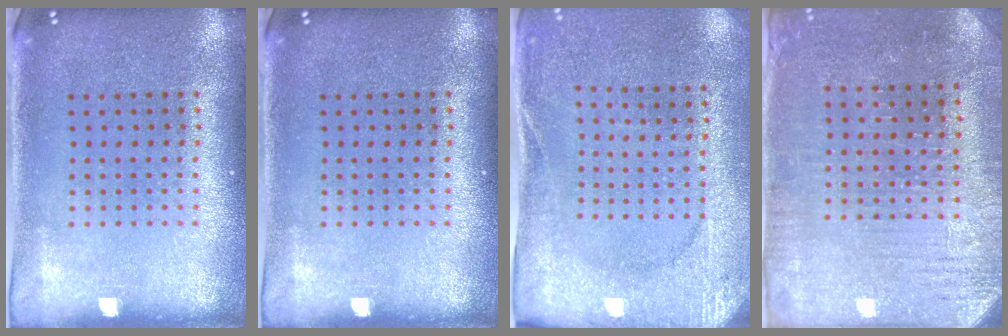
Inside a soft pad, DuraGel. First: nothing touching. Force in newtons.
{"total": 0.0}
{"total": 2.6, "press": 2.4, "slide": 0.9}
{"total": 3.0, "press": 2.9, "slide": 0.7}